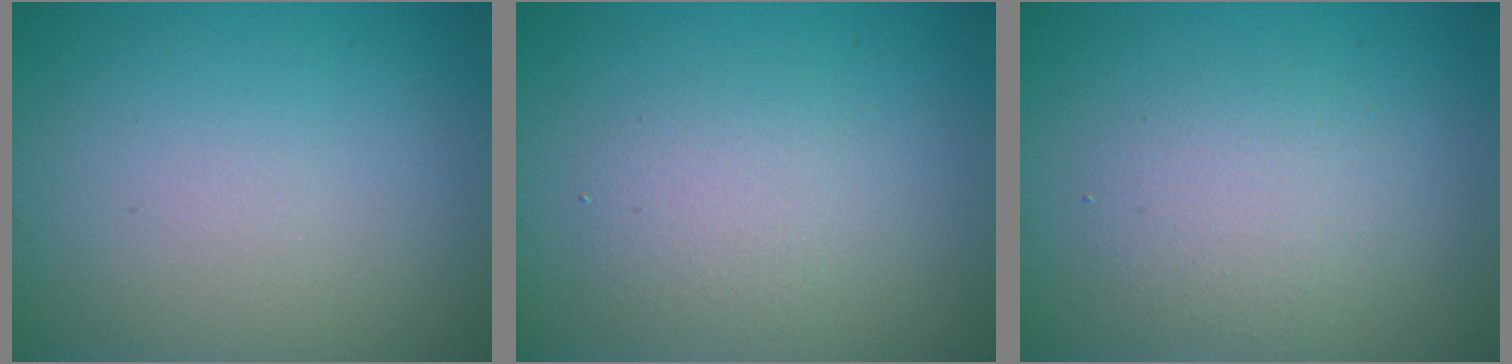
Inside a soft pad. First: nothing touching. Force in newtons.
{"total": 2.4, "press": 2.4, "slide": 0.1}
{"total": 2.6, "press": 2.6, "slide": 0.3}